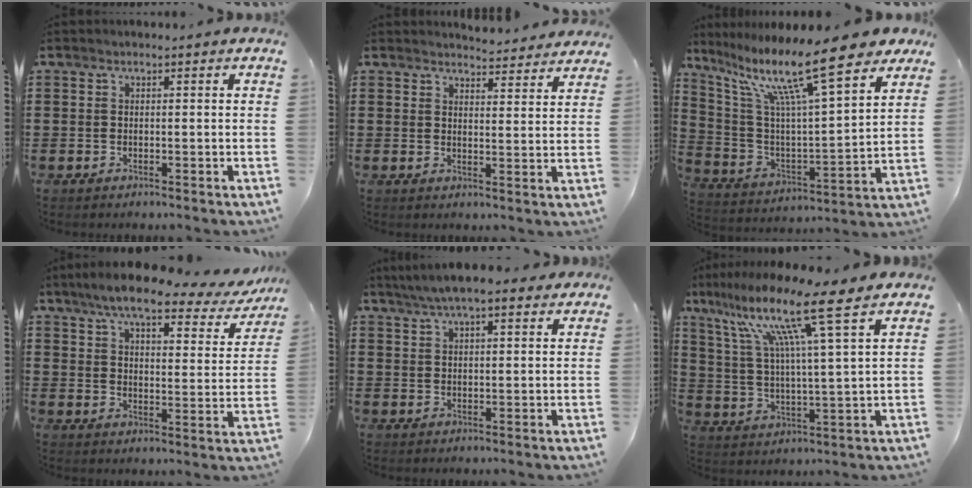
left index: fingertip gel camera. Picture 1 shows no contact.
{"total": 4.1, "force": [4.1, 0.2, 0.2], "torque": [-0.008, -0.022, 0.074]}
{"total": 15.7, "force": [11.2, 2.3, 10.9], "torque": [-0.217, -0.067, 0.178]}
{"total": 8.5, "force": [7.0, 1.3, 4.6], "torque": [-0.109, -0.030, 0.118]}
{"total": 5.7, "force": [4.7, 1.0, 3.1], "torque": [-0.071, -0.003, 0.085]}
{"total": 13.6, "force": [9.2, 0.3, 9.9], "torque": [-0.215, -0.046, 0.143]}